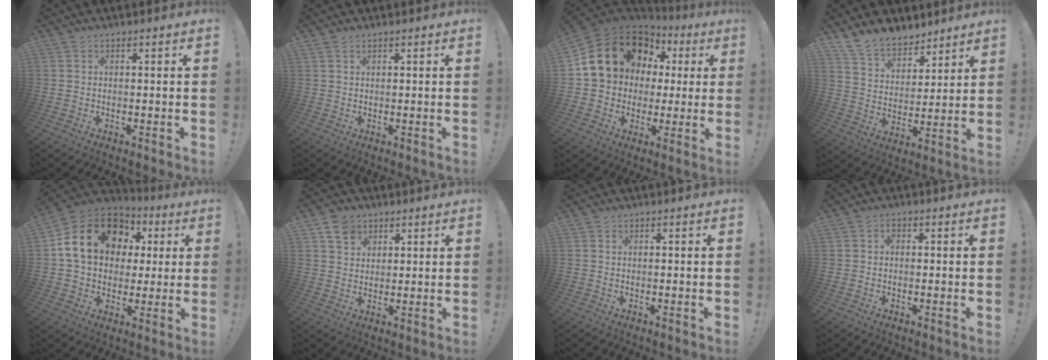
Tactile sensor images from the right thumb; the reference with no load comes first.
{"total": 0.8, "force": [0.6, 0.4, 0.4], "torque": [-0.007, -0.001, 0.012]}
{"total": 17.7, "force": [6.4, 14.2, 8.3], "torque": [-0.126, -0.027, 0.146]}
{"total": 11.4, "force": [9.5, 5.6, 2.9], "torque": [-0.058, -0.073, 0.184]}
{"total": 19.0, "force": [5.9, 14.2, 11.2], "torque": [-0.176, -0.011, 0.116]}
{"total": 5.8, "force": [3.6, 4.2, 1.5], "torque": [-0.017, -0.016, 0.067]}
{"total": 0.0}
{"total": 1.0, "force": [-0.3, 0.9, 0.5], "torque": [-0.003, 0.002, -0.008]}